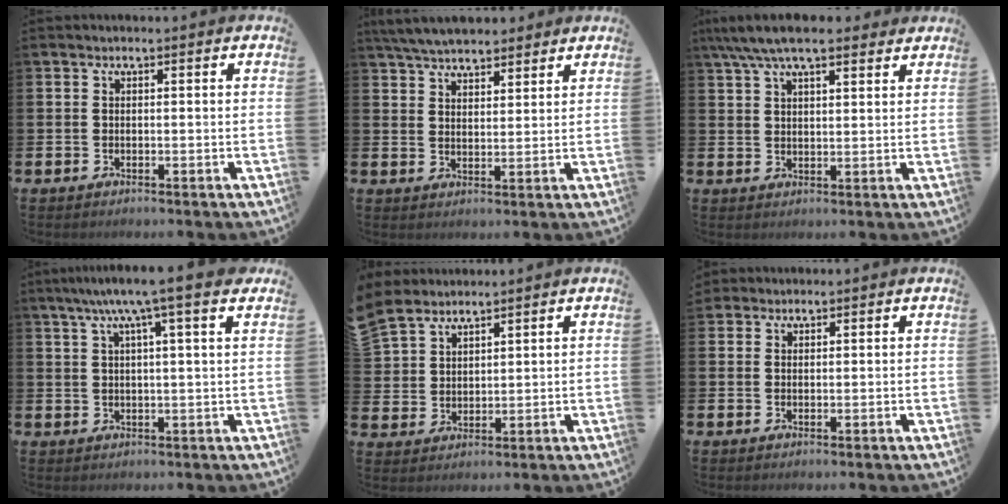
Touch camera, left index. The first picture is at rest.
{"total": 5.9, "force": [5.6, 1.4, 1.1], "torque": [-0.039, -0.018, 0.105]}
{"total": 6.9, "force": [5.8, 1.8, 3.2], "torque": [-0.077, -0.009, 0.107]}
{"total": 6.5, "force": [5.0, 0.0, 4.2], "torque": [-0.084, -0.017, 0.081]}
{"total": 5.5, "force": [5.1, 2.1, 0.2], "torque": [-0.029, -0.020, 0.098]}
{"total": 2.1, "force": [1.9, 1.0, 0.0], "torque": [0.008, -0.002, 0.033]}